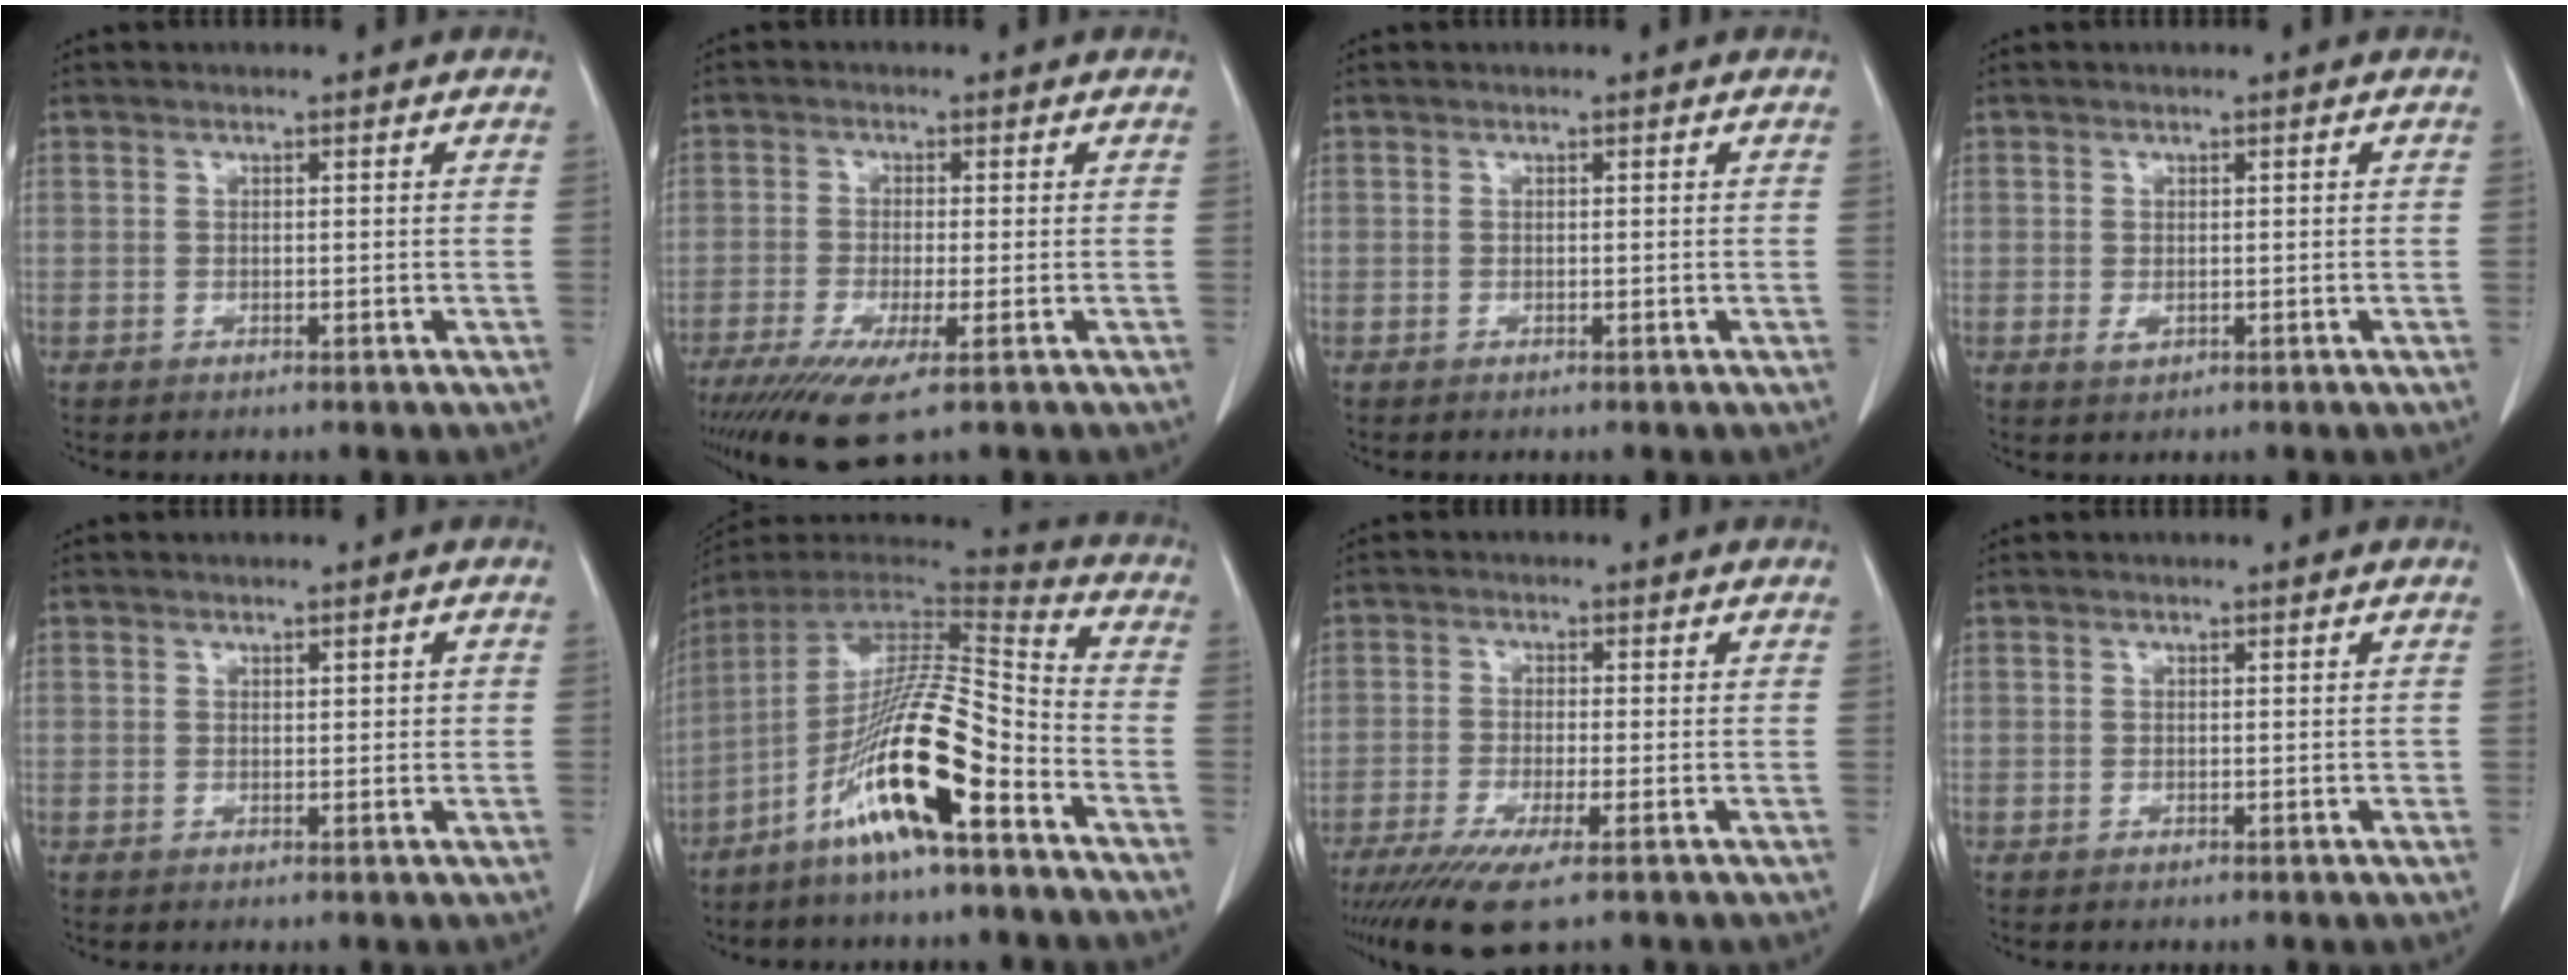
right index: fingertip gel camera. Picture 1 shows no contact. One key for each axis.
{"total": 8.1, "fx": -4.6, "fy": 0.8, "fz": 6.6, "tx": -0.114, "ty": -0.023, "tz": -0.077}
{"total": 0.0}
{"total": 1.1, "fx": -0.1, "fy": 0.7, "fz": 0.8, "tx": -0.011, "ty": -0.003, "tz": 0.002}
{"total": 1.3, "fx": 0.3, "fy": 0.5, "fz": 1.2, "tx": -0.017, "ty": 0.005, "tz": 0.007}
{"total": 17.5, "fx": -8.7, "fy": 1.1, "fz": 15.1, "tx": -0.296, "ty": -0.020, "tz": -0.164}
{"total": 8.1, "fx": -5.3, "fy": 0.5, "fz": 6.1, "tx": -0.106, "ty": -0.021, "tz": -0.088}
{"total": 0.0}